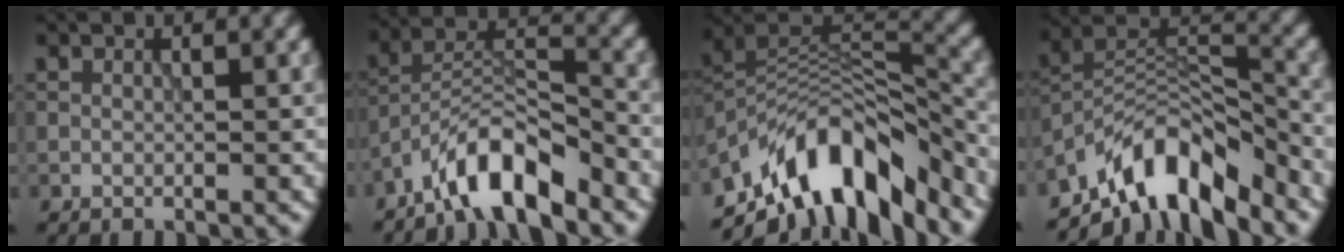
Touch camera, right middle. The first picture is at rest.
{"total": 6.9, "force": [-5.4, 1.7, 4.0], "torque": [-0.067, 0.011, -0.101]}
{"total": 11.0, "force": [-7.6, 4.6, 6.5], "torque": [-0.096, 0.007, -0.141]}
{"total": 9.1, "force": [-6.8, 3.3, 5.1], "torque": [-0.072, 0.002, -0.136]}